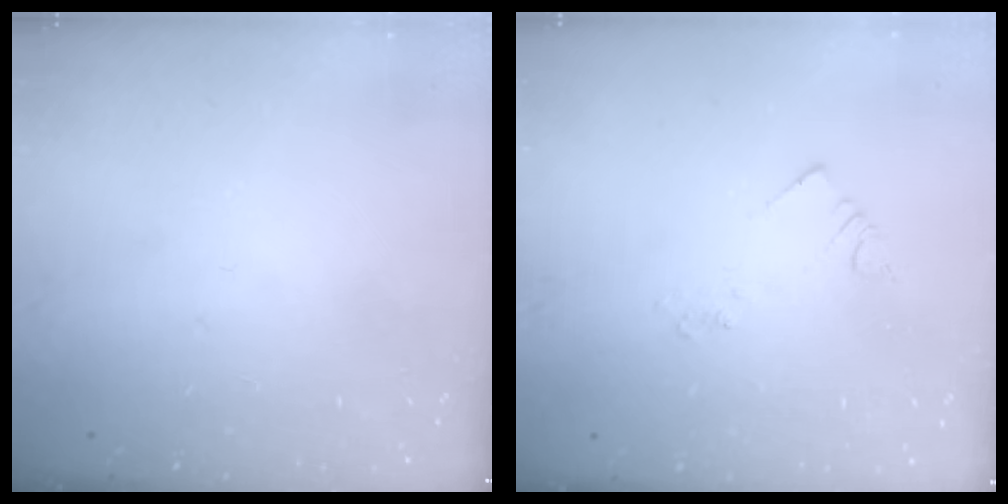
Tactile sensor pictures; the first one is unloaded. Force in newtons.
{"total": 2.1, "press": 2.1, "slide": 0.3}